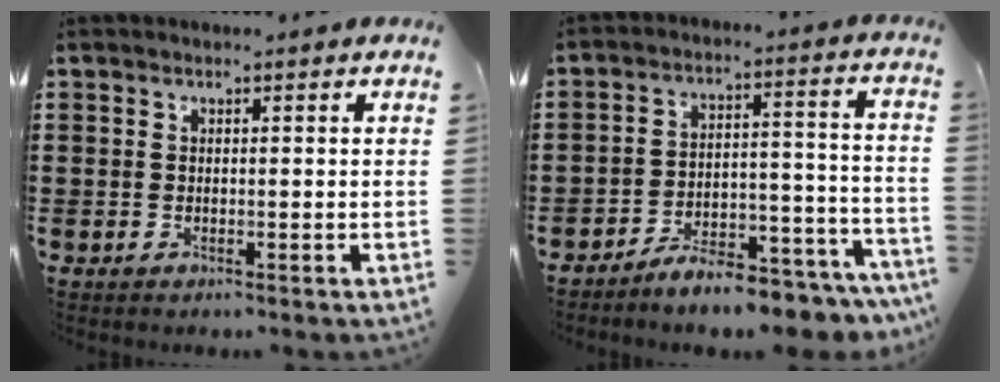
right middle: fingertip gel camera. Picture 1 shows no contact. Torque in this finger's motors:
{"motor_torque": [2.14, 0.00, 0.46, 0.10]}